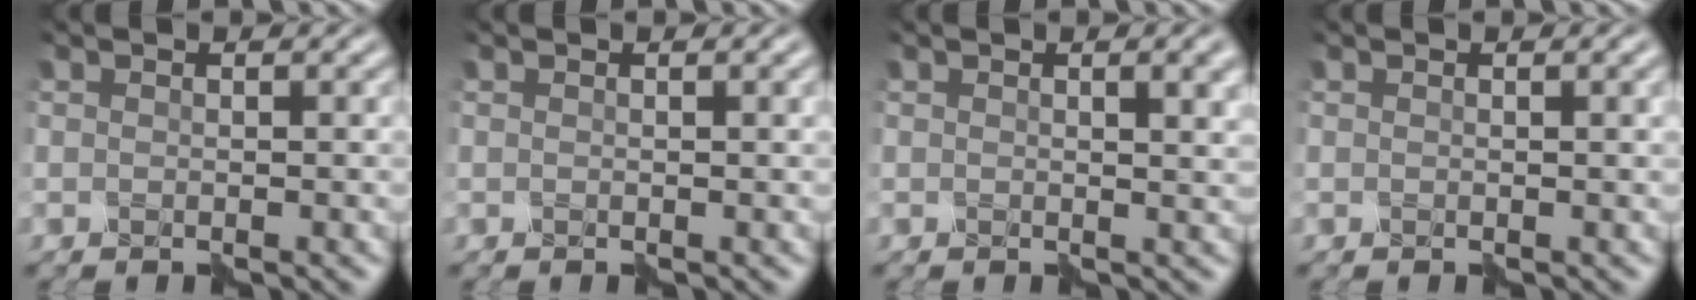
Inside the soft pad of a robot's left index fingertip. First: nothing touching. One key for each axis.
{"total": 0.7, "fx": 0.3, "fy": 0.1, "fz": 0.6, "tx": -0.012, "ty": 0.000, "tz": 0.001}
{"total": 2.9, "fx": 1.2, "fy": 0.9, "fz": 2.5, "tx": -0.023, "ty": 0.006, "tz": 0.013}
{"total": 1.0, "fx": 0.4, "fy": 0.2, "fz": 0.9, "tx": -0.014, "ty": 0.002, "tz": 0.002}